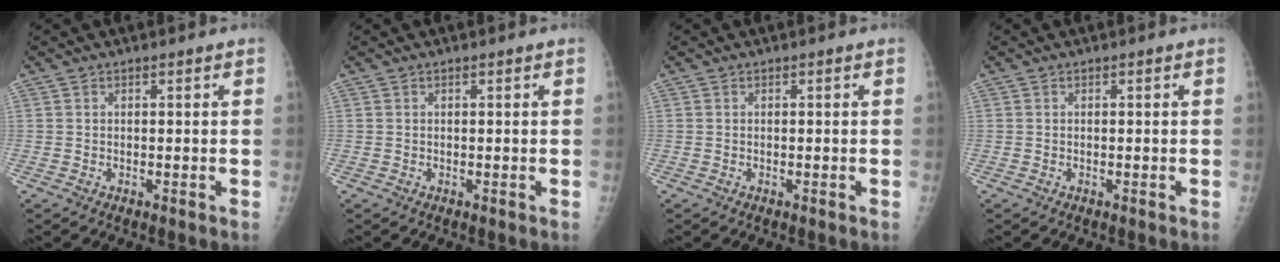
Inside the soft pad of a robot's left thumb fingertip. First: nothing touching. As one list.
[{"total": 0.0}, {"total": 0.0}, {"total": 0.0}]